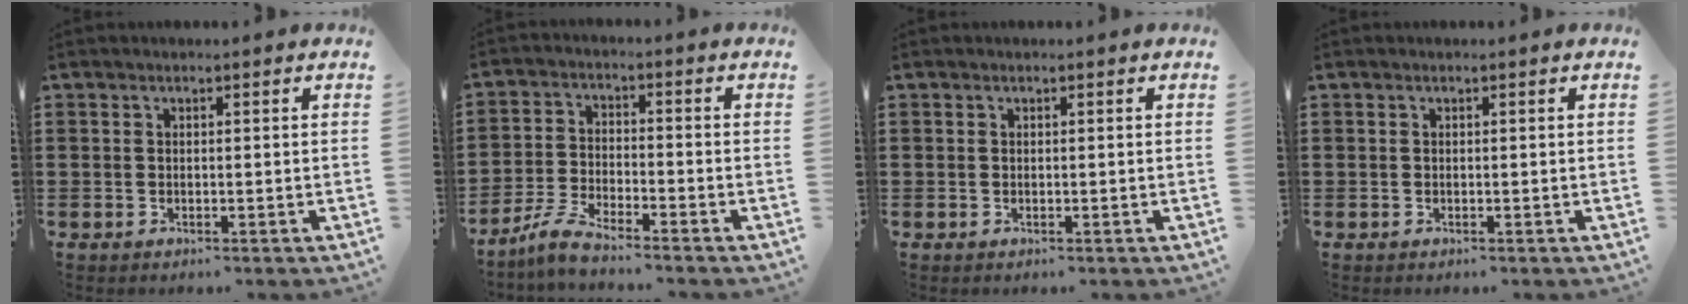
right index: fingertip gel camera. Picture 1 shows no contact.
{"total": 4.9, "force": [-4.5, 0.0, 2.1], "torque": [-0.066, -0.012, -0.091]}
{"total": 0.0}
{"total": 0.0}